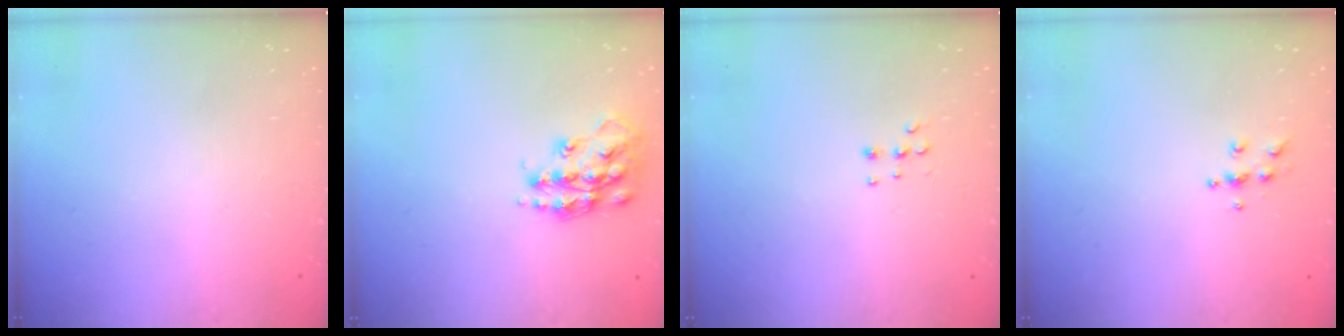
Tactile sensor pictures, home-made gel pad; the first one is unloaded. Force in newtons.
{"total": 14.7, "press": 14.7, "slide": 0.9}
{"total": 5.3, "press": 5.2, "slide": 0.5}
{"total": 5.6, "press": 5.6, "slide": 0.4}